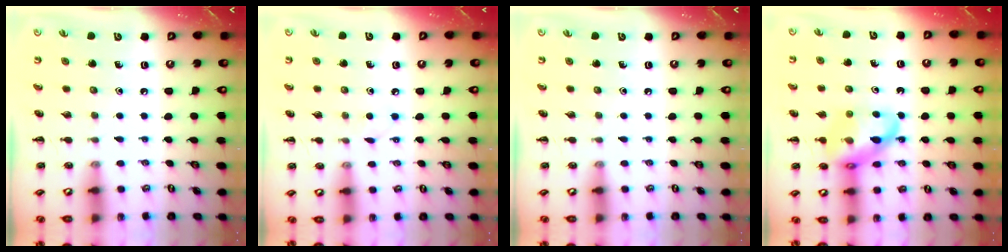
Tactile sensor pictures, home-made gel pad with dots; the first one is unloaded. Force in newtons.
{"total": 2.7, "press": 2.6, "slide": 0.9}
{"total": 0.0}
{"total": 16.6, "press": 16.3, "slide": 3.1}